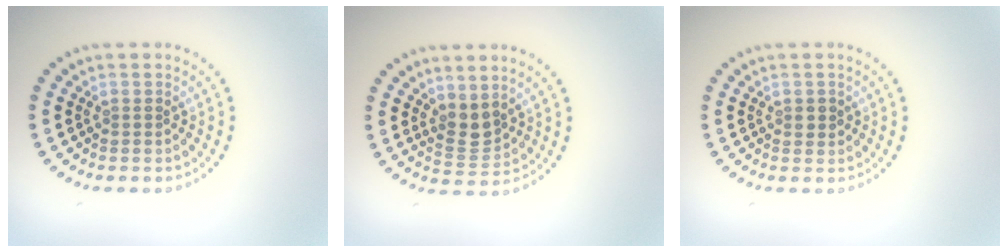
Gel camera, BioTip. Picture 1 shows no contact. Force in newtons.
{"total": 2.2, "press": 1.8, "slide": 1.2}
{"total": 1.0, "press": 0.9, "slide": 0.1}